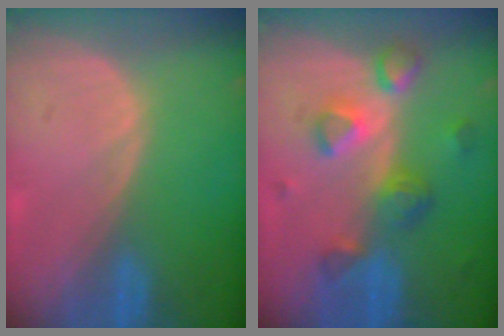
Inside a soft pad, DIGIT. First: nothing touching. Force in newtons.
{"total": 7.7, "press": 6.9, "slide": 3.5}